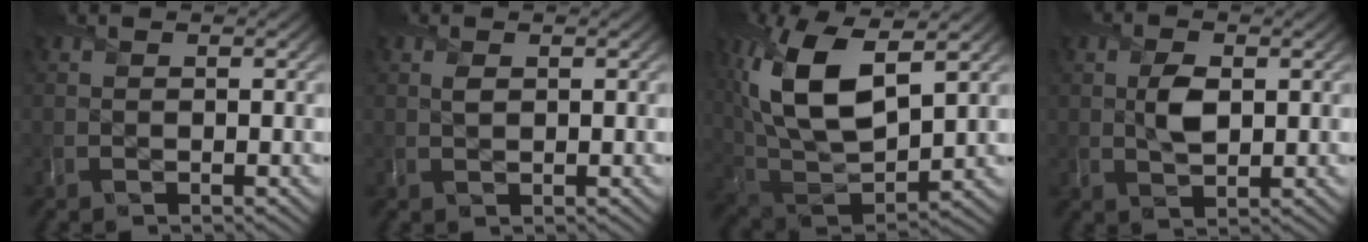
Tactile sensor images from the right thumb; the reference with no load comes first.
{"total": 0.9, "force": [0.4, 0.6, 0.5], "torque": [-0.016, -0.005, 0.010]}
{"total": 14.5, "force": [4.9, 7.0, 11.7], "torque": [-0.263, 0.004, 0.100]}
{"total": 3.5, "force": [0.4, 2.2, 2.7], "torque": [-0.059, -0.007, 0.009]}